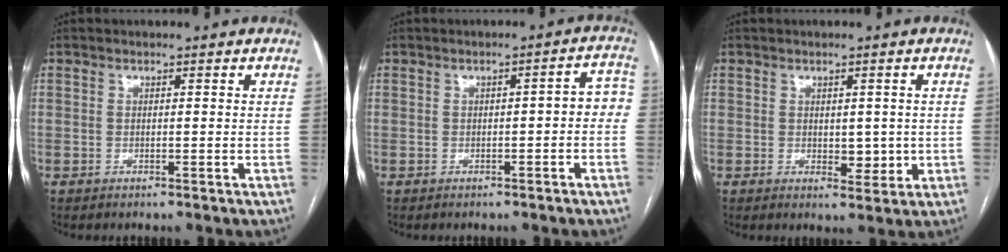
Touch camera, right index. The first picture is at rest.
{"total": 4.0, "force": [-0.7, 1.2, 3.7], "torque": [-0.037, 0.023, -0.011]}
{"total": 3.7, "force": [-0.1, 2.2, 3.0], "torque": [-0.034, -0.003, 0.007]}